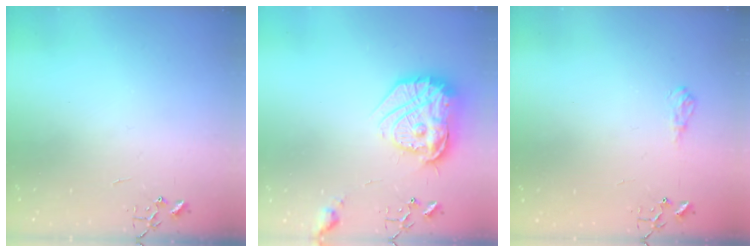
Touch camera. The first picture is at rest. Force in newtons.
{"total": 21.6, "press": 21.5, "slide": 1.7}
{"total": 8.2, "press": 8.2, "slide": 0.9}